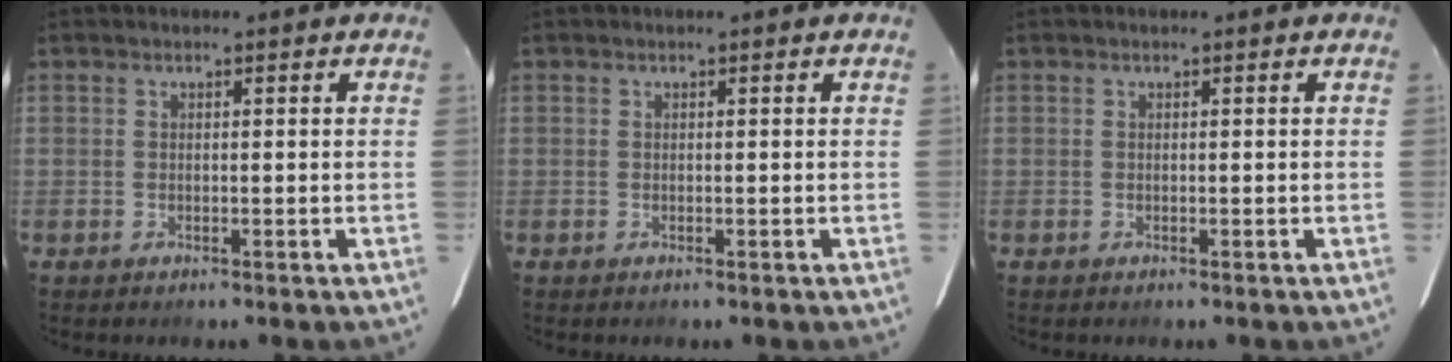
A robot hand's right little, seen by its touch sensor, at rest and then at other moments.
{"total": 0.0}
{"total": 0.0}